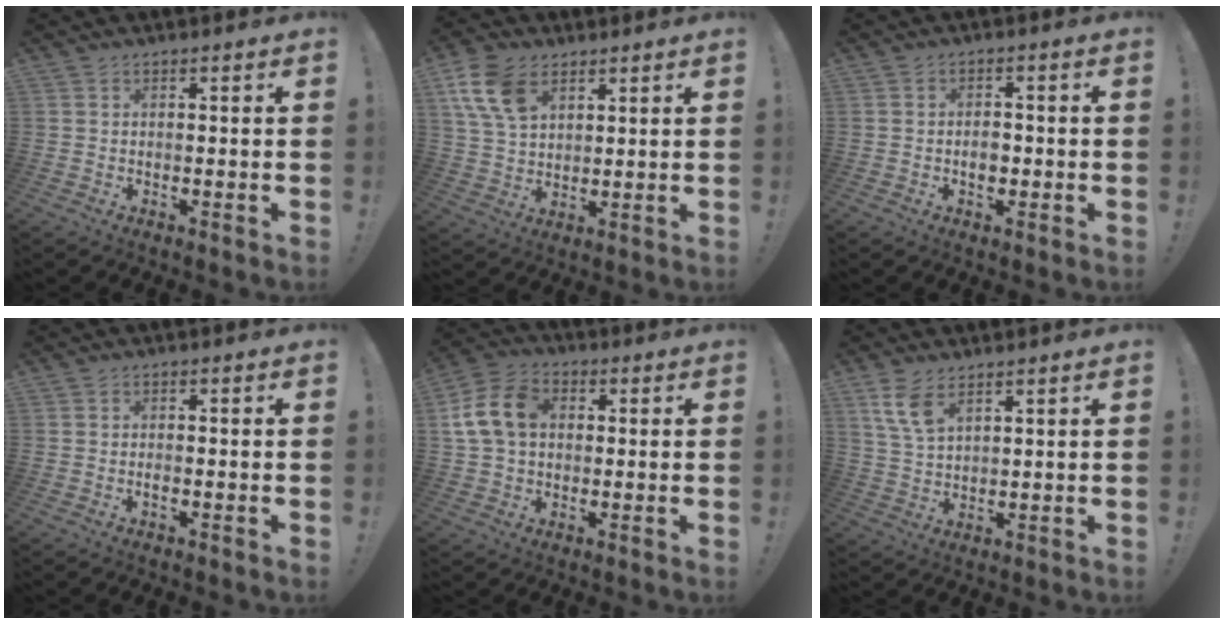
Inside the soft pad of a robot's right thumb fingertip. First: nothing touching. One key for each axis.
{"total": 12.8, "fx": 6.2, "fy": 8.5, "fz": 7.3, "tx": -0.146, "ty": -0.017, "tz": 0.122}
{"total": 4.0, "fx": -1.1, "fy": 2.7, "fz": 2.8, "tx": -0.024, "ty": 0.000, "tz": -0.025}
{"total": 1.1, "fx": -0.7, "fy": 0.3, "fz": 0.8, "tx": -0.005, "ty": -0.004, "tz": -0.015}
{"total": 13.4, "fx": 2.3, "fy": 10.0, "fz": 8.5, "tx": -0.156, "ty": 0.008, "tz": 0.048}
{"total": 7.3, "fx": 4.4, "fy": 3.5, "fz": 4.6, "tx": -0.084, "ty": -0.019, "tz": 0.085}